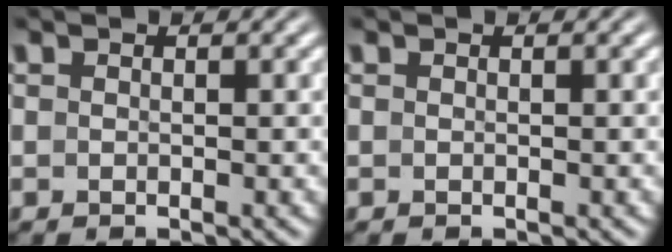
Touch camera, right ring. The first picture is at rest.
{"total": 0.0}